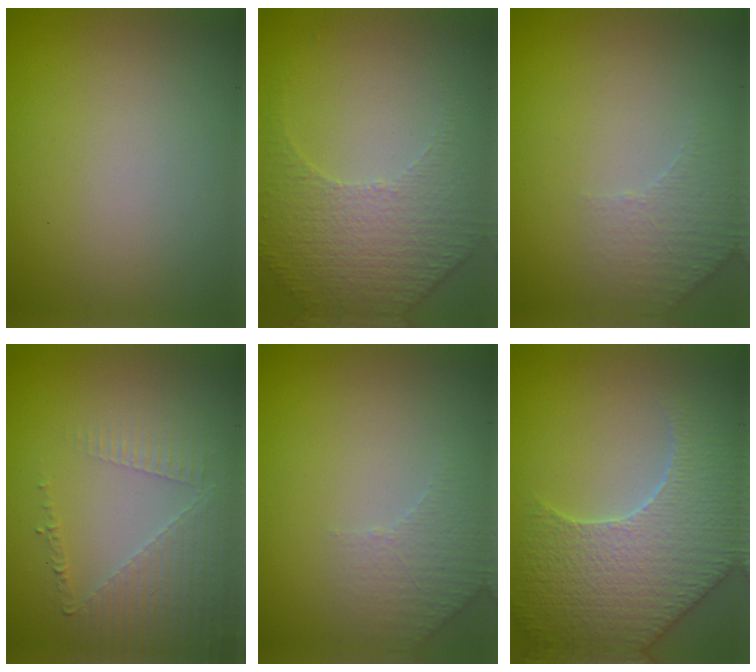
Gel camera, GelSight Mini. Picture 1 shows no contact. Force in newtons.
{"total": 5.2, "press": 3.4, "slide": 4.0}
{"total": 2.3, "press": 2.3, "slide": 0.6}
{"total": 3.7, "press": 3.1, "slide": 2.0}
{"total": 2.3, "press": 2.3, "slide": 0.6}
{"total": 7.1, "press": 5.9, "slide": 3.9}